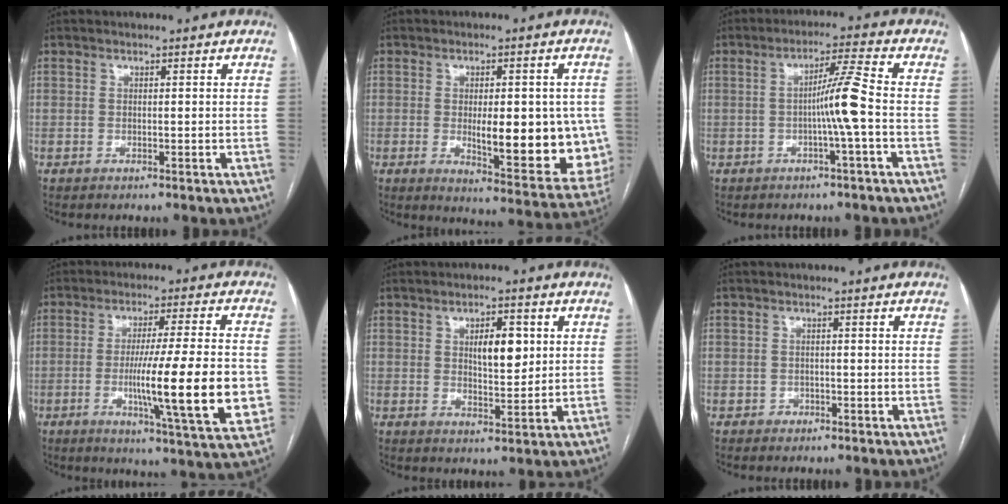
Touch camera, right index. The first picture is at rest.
{"total": 15.9, "force": [-1.6, 5.0, 15.1], "torque": [-0.154, -0.003, 0.001]}
{"total": 6.1, "force": [-1.2, -1.1, 5.9], "torque": [-0.100, 0.010, -0.022]}
{"total": 17.3, "force": [-2.9, 0.6, 17.0], "torque": [-0.236, -0.015, -0.042]}
{"total": 6.0, "force": [1.6, 2.2, 5.3], "torque": [-0.084, 0.002, 0.029]}
{"total": 1.5, "force": [-0.8, 1.3, 0.0], "torque": [0.003, 0.006, -0.015]}